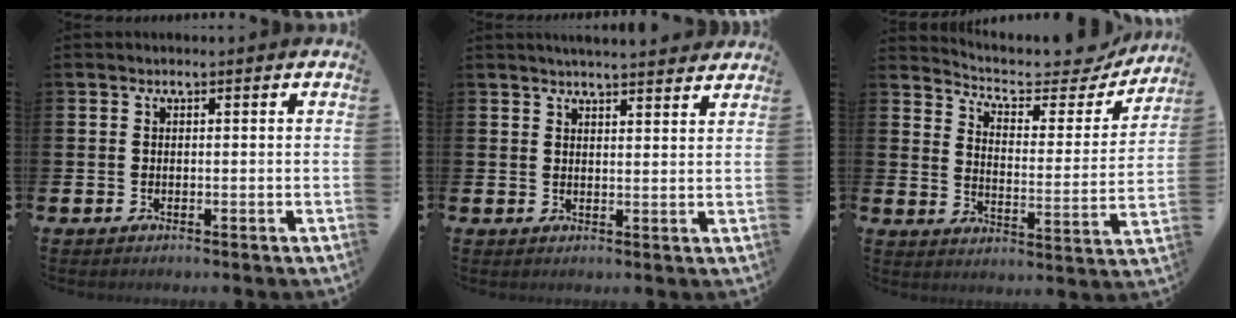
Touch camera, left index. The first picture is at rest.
{"total": 3.7, "force": [3.7, -0.2, 0.4], "torque": [-0.013, -0.017, 0.066]}
{"total": 7.0, "force": [6.4, 2.0, 1.9], "torque": [-0.058, -0.051, 0.107]}